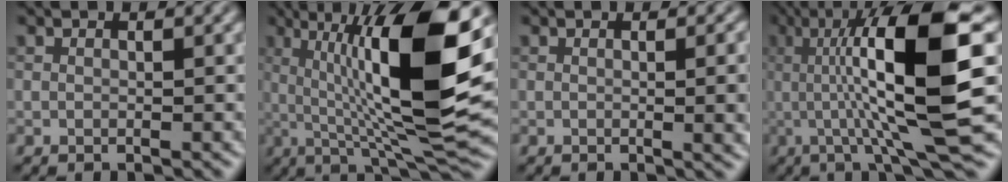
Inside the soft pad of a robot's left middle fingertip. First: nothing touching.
{"total": 12.9, "force": [1.8, 2.5, 12.5], "torque": [-0.199, 0.006, 0.040]}
{"total": 5.3, "force": [0.2, 2.3, 4.8], "torque": [-0.018, 0.020, 0.008]}
{"total": 12.2, "force": [0.4, 1.9, 12.0], "torque": [-0.189, 0.011, 0.022]}